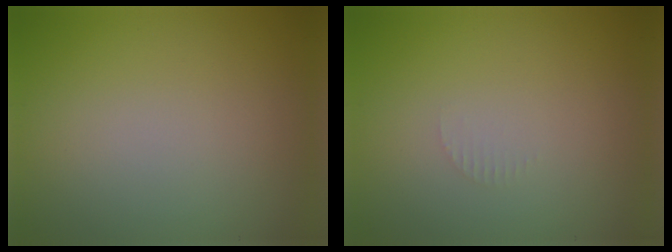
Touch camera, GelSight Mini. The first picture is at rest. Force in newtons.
{"total": 0.7, "press": 0.6, "slide": 0.1}